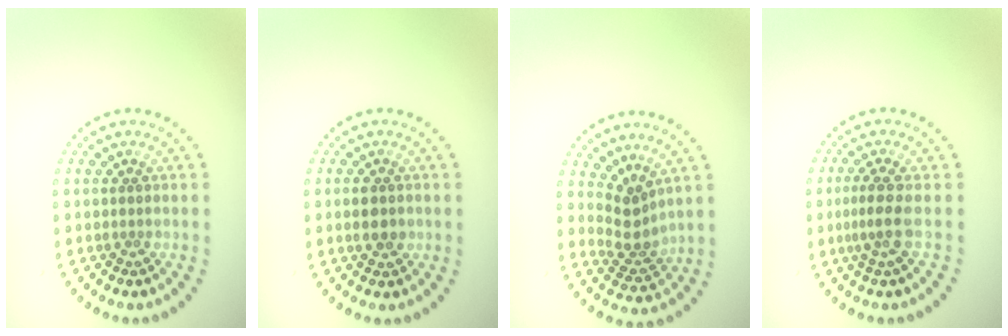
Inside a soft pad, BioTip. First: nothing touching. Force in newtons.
{"total": 2.4, "press": 2.4, "slide": 0.1}
{"total": 2.6, "press": 1.9, "slide": 1.7}
{"total": 2.3, "press": 1.5, "slide": 1.7}